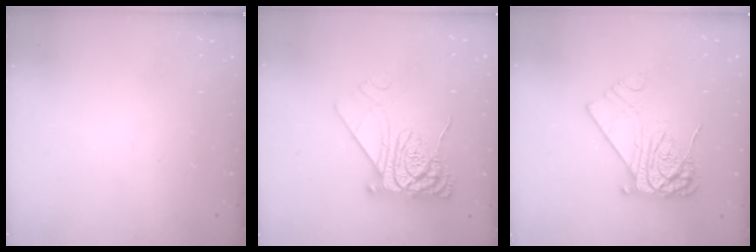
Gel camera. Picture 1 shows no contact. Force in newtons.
{"total": 12.3, "press": 12.3, "slide": 1.0}
{"total": 12.8, "press": 12.7, "slide": 1.2}